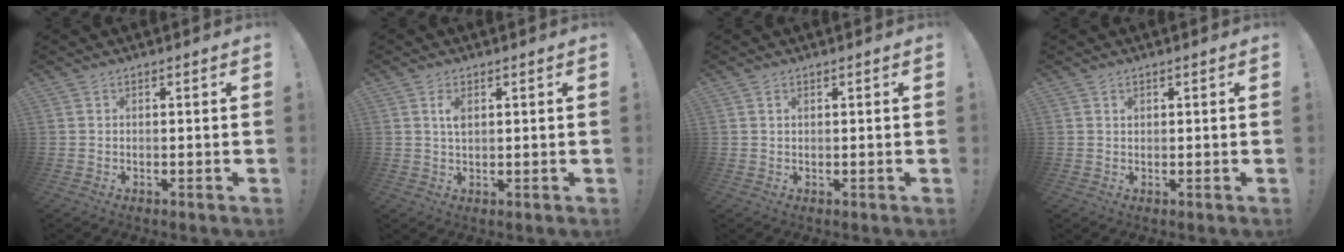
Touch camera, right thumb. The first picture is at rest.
{"total": 4.4, "force": [0.7, 2.0, 3.8], "torque": [-0.065, 0.004, 0.009]}
{"total": 0.8, "force": [0.4, 0.4, 0.6], "torque": [-0.008, 0.000, 0.006]}
{"total": 0.6, "force": [0.2, 0.5, 0.1], "torque": [0.001, -0.001, 0.004]}